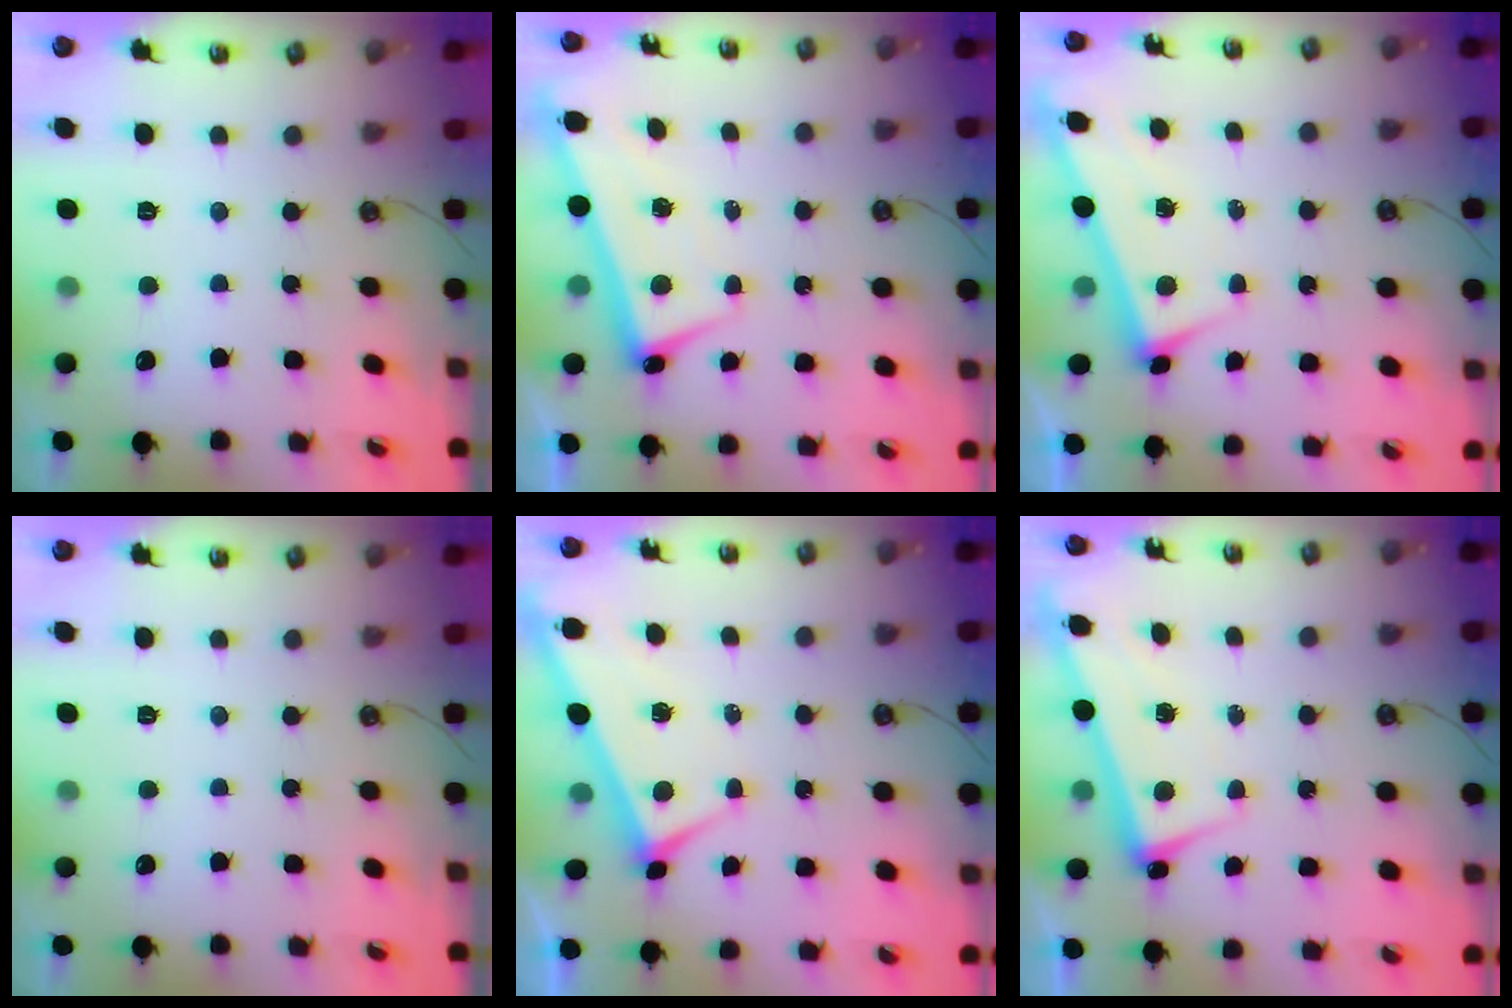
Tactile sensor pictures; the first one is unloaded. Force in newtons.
{"total": 2.6, "press": 2.5, "slide": 0.6}
{"total": 2.8, "press": 2.8, "slide": 0.2}
{"total": 0.0}
{"total": 3.4, "press": 3.4, "slide": 0.7}
{"total": 2.6, "press": 2.4, "slide": 0.9}